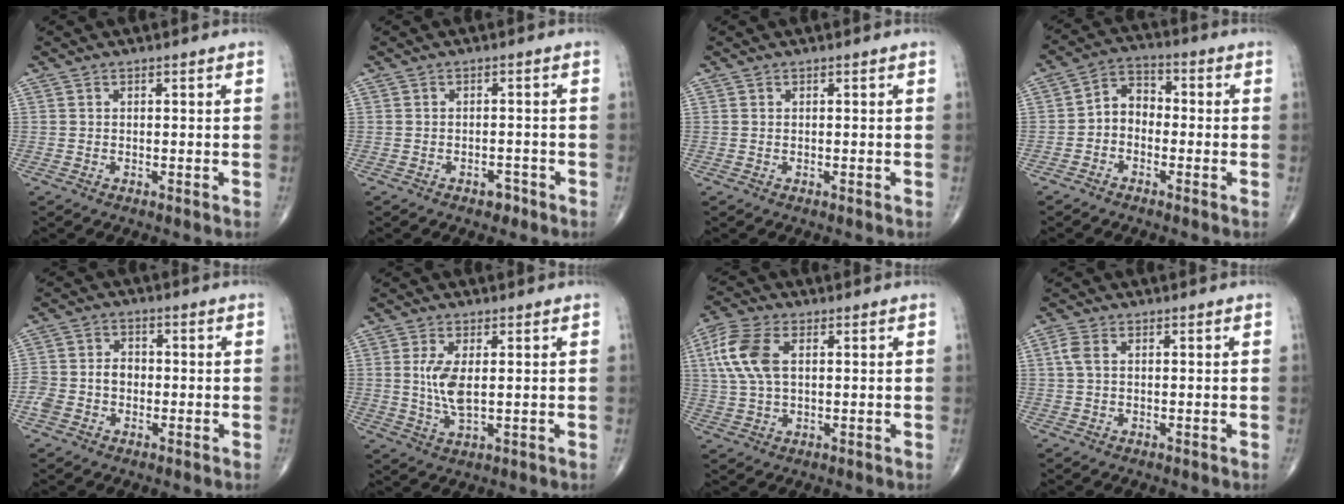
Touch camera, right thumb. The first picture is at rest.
{"total": 2.1, "force": [-1.4, 1.2, 1.0], "torque": [-0.009, 0.008, -0.018]}
{"total": 0.0}
{"total": 5.7, "force": [-1.4, 4.4, 3.4], "torque": [-0.033, 0.029, -0.044]}
{"total": 6.0, "force": [-1.3, 4.7, 3.5], "torque": [-0.064, 0.026, -0.026]}
{"total": 6.3, "force": [0.7, 2.5, 5.7], "torque": [-0.122, -0.013, 0.019]}
{"total": 10.2, "force": [2.5, 5.6, 8.2], "torque": [-0.192, 0.011, 0.047]}
{"total": 2.5, "force": [0.6, 1.4, 2.0], "torque": [-0.059, 0.013, 0.013]}